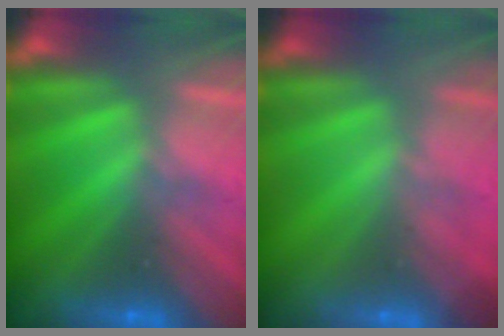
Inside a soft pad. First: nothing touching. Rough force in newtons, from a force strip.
{"total": 1.8}